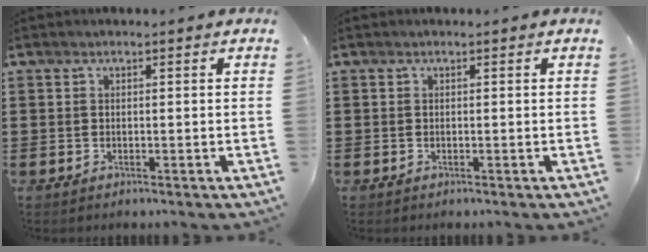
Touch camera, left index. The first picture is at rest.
{"total": 0.0}